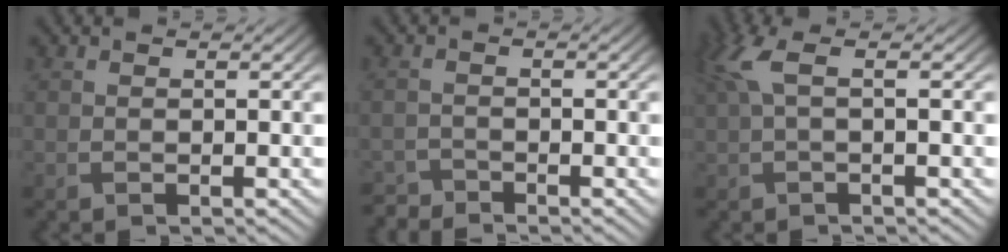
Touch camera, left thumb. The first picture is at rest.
{"total": 2.0, "force": [-2.0, 0.3, -0.1], "torque": [0.002, -0.004, -0.044]}
{"total": 3.8, "force": [1.1, 1.0, 3.5], "torque": [-0.082, 0.013, 0.019]}